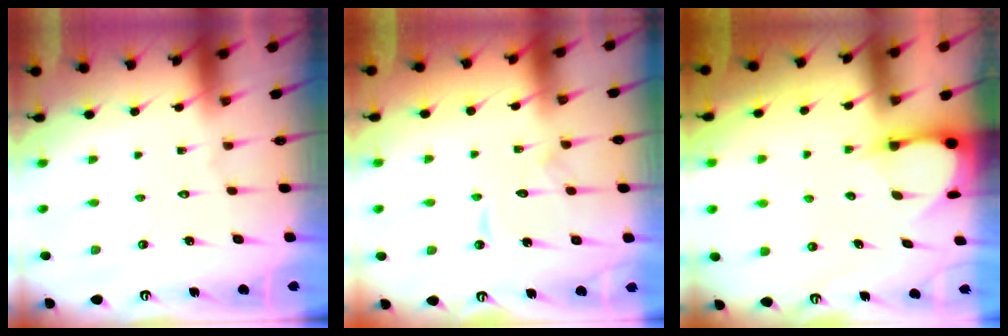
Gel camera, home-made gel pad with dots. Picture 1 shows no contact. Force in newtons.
{"total": 7.8, "press": 7.7, "slide": 0.7}
{"total": 3.6, "press": 3.6, "slide": 0.3}